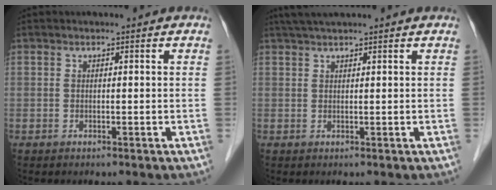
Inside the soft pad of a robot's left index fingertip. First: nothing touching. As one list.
[{"total": 4.8, "force": [4.2, -0.2, 2.5], "torque": [-0.038, 0.037, 0.069]}]